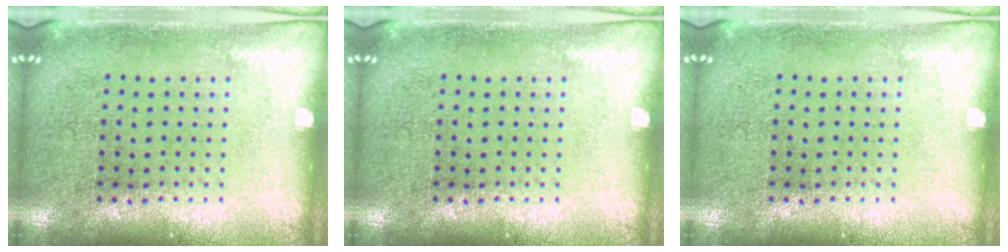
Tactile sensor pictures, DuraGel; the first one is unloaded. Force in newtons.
{"total": 0.0}
{"total": 0.0}